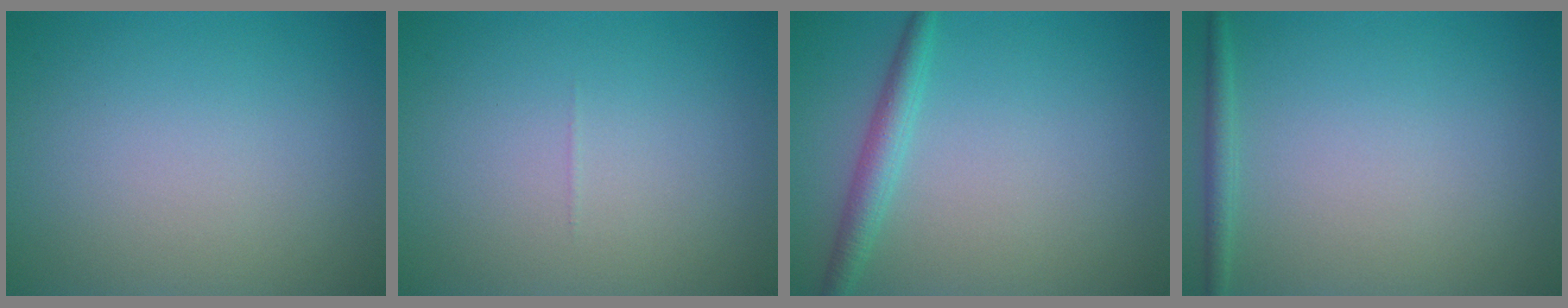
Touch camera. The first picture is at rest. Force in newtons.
{"total": 0.0}
{"total": 2.3, "press": 2.3, "slide": 0.1}
{"total": 1.3, "press": 1.3, "slide": 0.1}